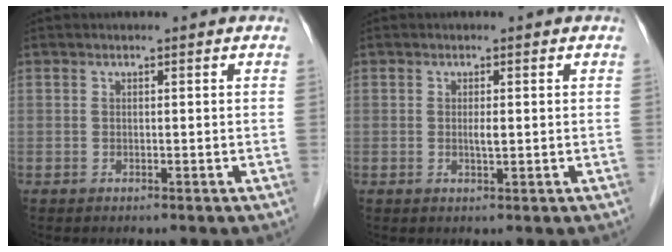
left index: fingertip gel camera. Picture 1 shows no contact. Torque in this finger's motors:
{"motor_torque": [0.14, 0.12, 0.02, 0.01]}